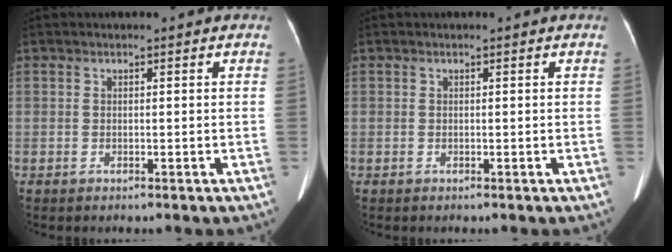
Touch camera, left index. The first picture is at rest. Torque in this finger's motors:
{"motor_torque": [0.00, 0.00, 0.02, 0.01]}